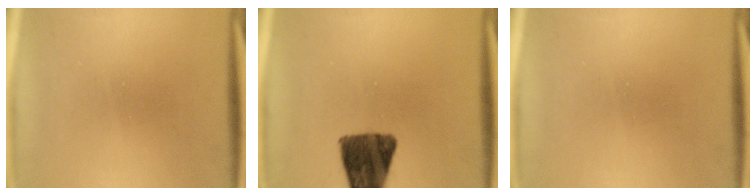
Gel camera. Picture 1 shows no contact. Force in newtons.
{"total": 11.8}
{"total": 0.0}